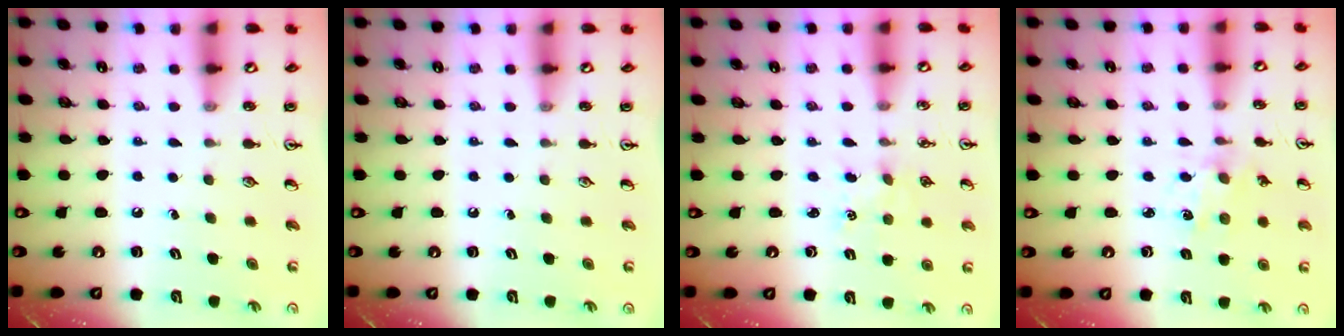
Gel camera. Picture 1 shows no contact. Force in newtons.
{"total": 0.0}
{"total": 1.7, "press": 1.6, "slide": 0.2}
{"total": 1.3, "press": 1.3, "slide": 0.1}